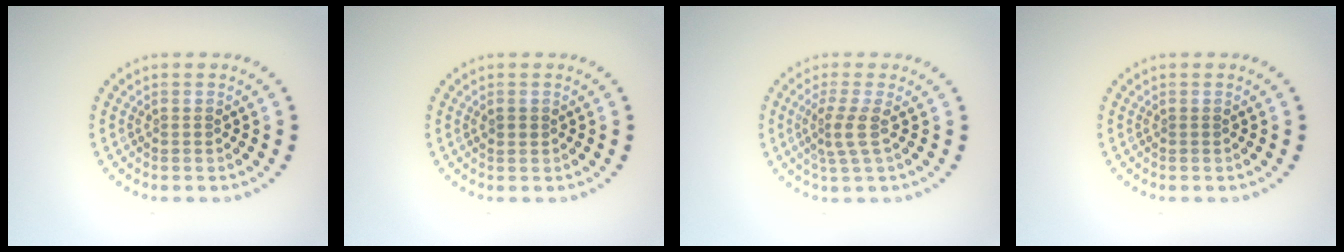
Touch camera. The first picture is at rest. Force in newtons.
{"total": 0.9, "press": 0.8, "slide": 0.3}
{"total": 2.3, "press": 1.6, "slide": 1.7}
{"total": 0.0}